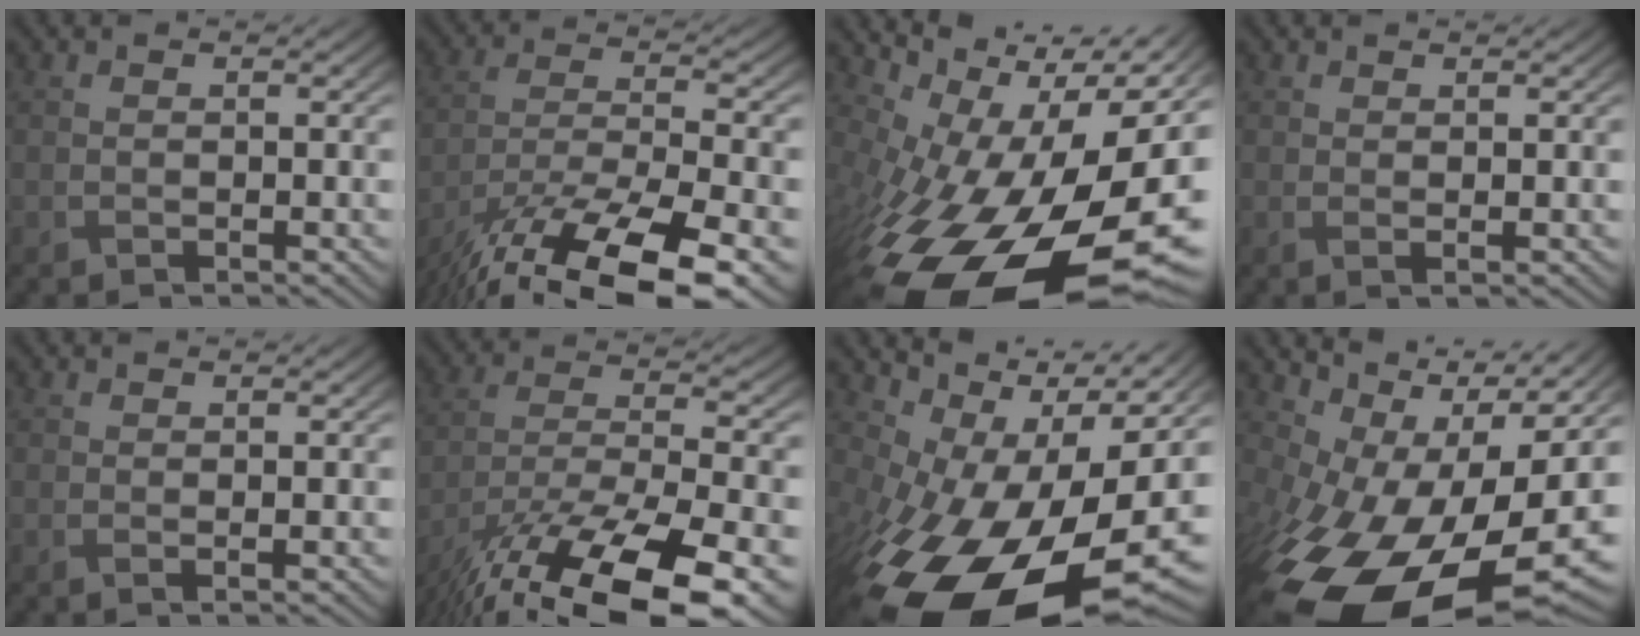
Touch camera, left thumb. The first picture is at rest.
{"total": 18.1, "force": [-13.7, 5.0, 10.7], "torque": [-0.210, -0.048, -0.220]}
{"total": 18.5, "force": [-6.1, 8.8, 15.1], "torque": [-0.252, -0.027, -0.091]}
{"total": 1.1, "force": [0.5, 0.2, 0.9], "torque": [-0.022, -0.002, 0.008]}
{"total": 0.7, "force": [0.3, 0.1, 0.7], "torque": [-0.015, 0.000, 0.005]}
{"total": 19.9, "force": [-14.9, 5.9, 11.9], "torque": [-0.227, -0.054, -0.229]}
{"total": 17.0, "force": [-5.1, 9.0, 13.6], "torque": [-0.238, -0.038, -0.080]}
{"total": 16.9, "force": [-4.9, 9.1, 13.3], "torque": [-0.242, -0.041, -0.074]}